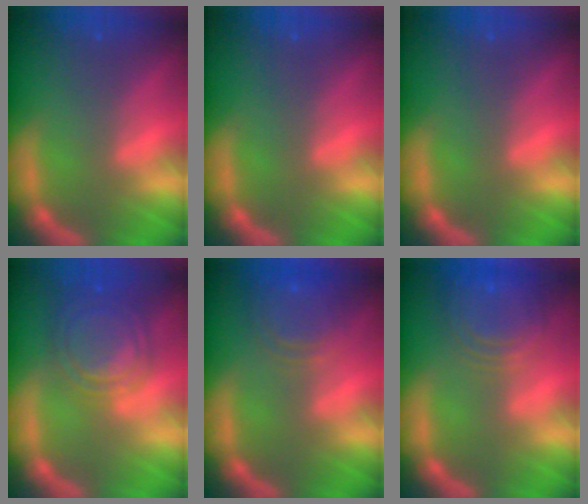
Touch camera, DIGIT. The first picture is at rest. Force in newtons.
{"total": 0.0}
{"total": 0.0}
{"total": 8.0}
{"total": 6.1}
{"total": 8.5}